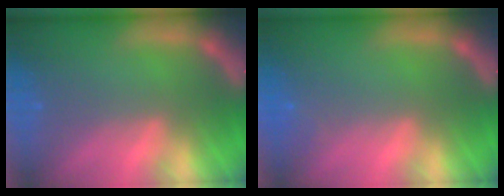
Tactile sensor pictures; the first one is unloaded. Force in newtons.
{"total": 0.9}